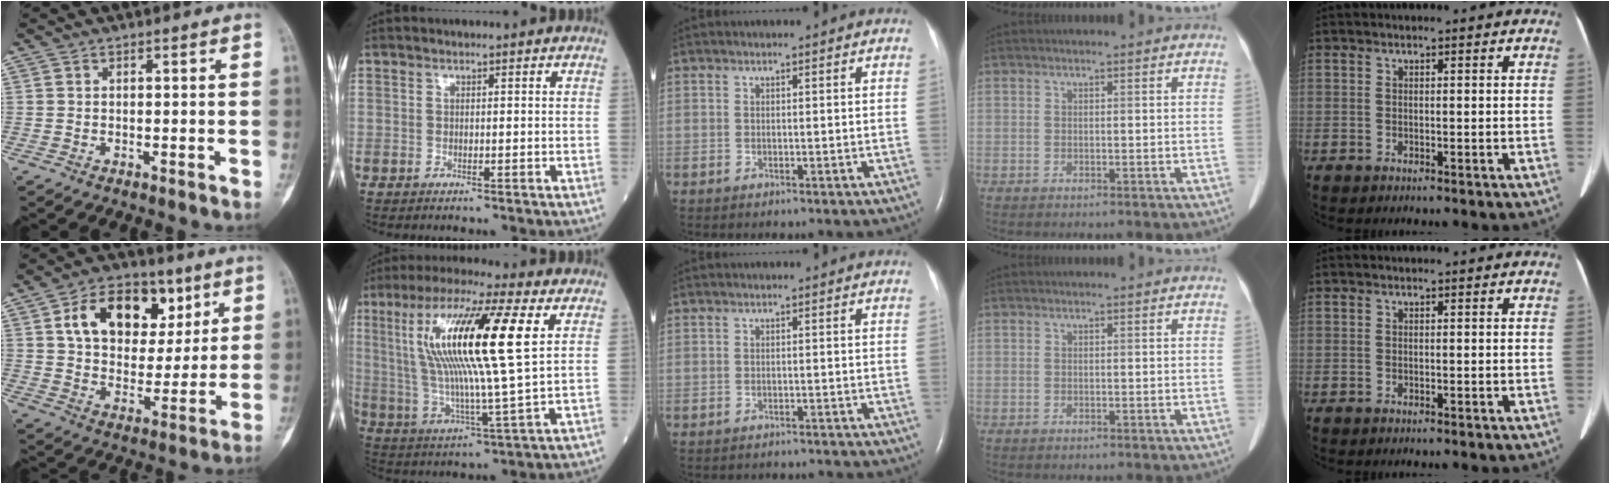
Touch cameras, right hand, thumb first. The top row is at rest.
{"thumb": {"total": 17.3, "force": [6.9, 11.5, 11.0], "torque": [-0.135, -0.010, 0.116]}, "index": {"total": 20.0, "force": [5.7, 1.3, 19.1], "torque": [-0.378, 0.013, 0.088]}, "middle": {"total": 4.6, "force": [-4.6, 0.6, 0.6], "torque": [-0.004, -0.009, -0.055]}}